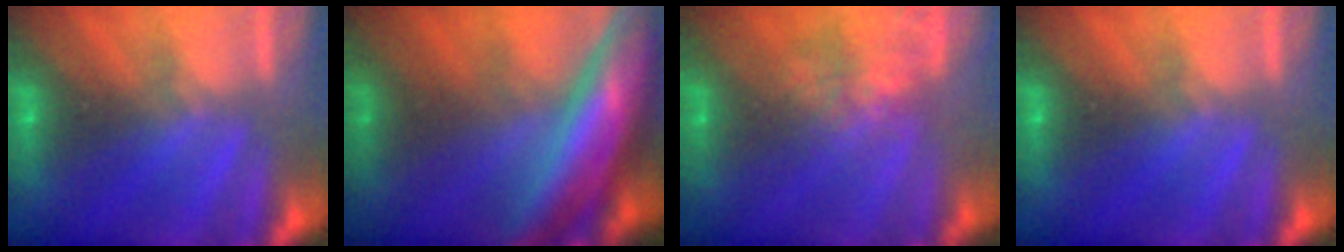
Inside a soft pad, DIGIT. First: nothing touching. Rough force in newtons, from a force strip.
{"total": 9.4}
{"total": 4.9}
{"total": 0.0}